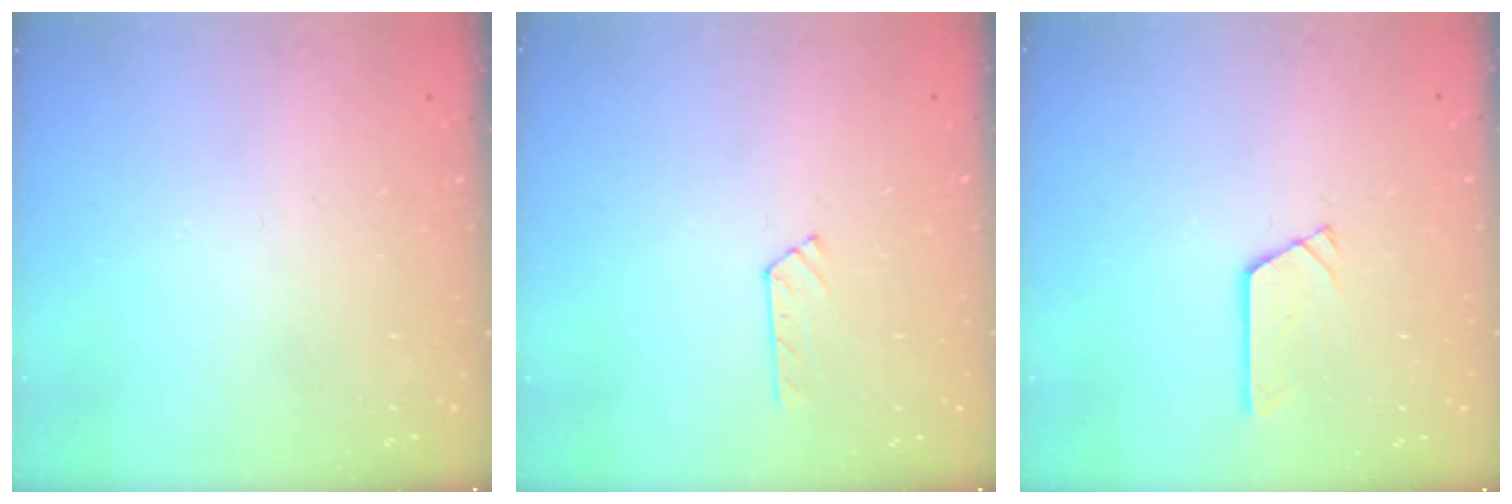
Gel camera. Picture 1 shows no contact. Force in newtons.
{"total": 3.6, "press": 3.6, "slide": 0.4}
{"total": 2.4, "press": 2.4, "slide": 0.1}